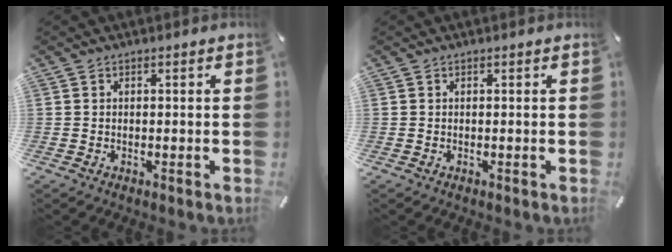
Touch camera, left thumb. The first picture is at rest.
{"total": 0.0}